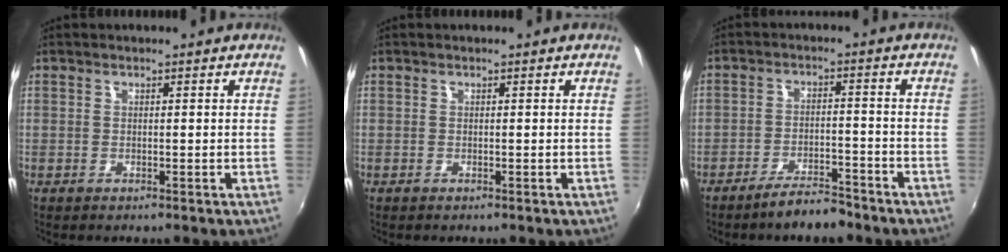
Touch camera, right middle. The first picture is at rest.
{"total": 0.0}
{"total": 6.1, "force": [-5.2, 1.6, 2.8], "torque": [-0.065, 0.008, -0.079]}